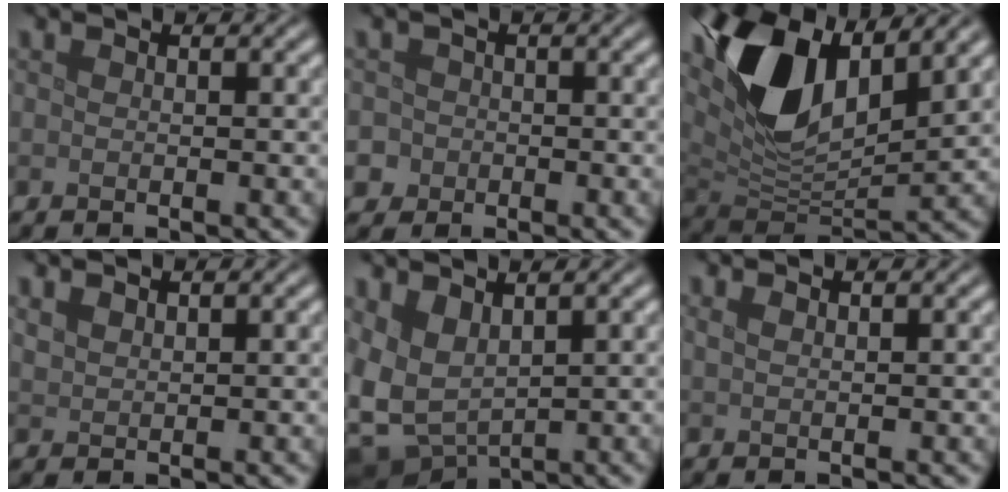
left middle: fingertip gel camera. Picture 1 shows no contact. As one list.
[{"total": 2.6, "force": [-1.1, 2.4, 0.3], "torque": [0.011, 0.005, -0.025]}, {"total": 10.7, "force": [4.7, 5.3, 8.0], "torque": [-0.167, 0.001, 0.090]}, {"total": 1.2, "force": [1.1, 0.3, 0.3], "torque": [-0.012, 0.001, 0.028]}, {"total": 4.7, "force": [0.4, 2.9, 3.7], "torque": [-0.092, -0.008, 0.013]}, {"total": 1.1, "force": [0.8, 0.4, 0.6], "torque": [-0.009, 0.000, 0.013]}]